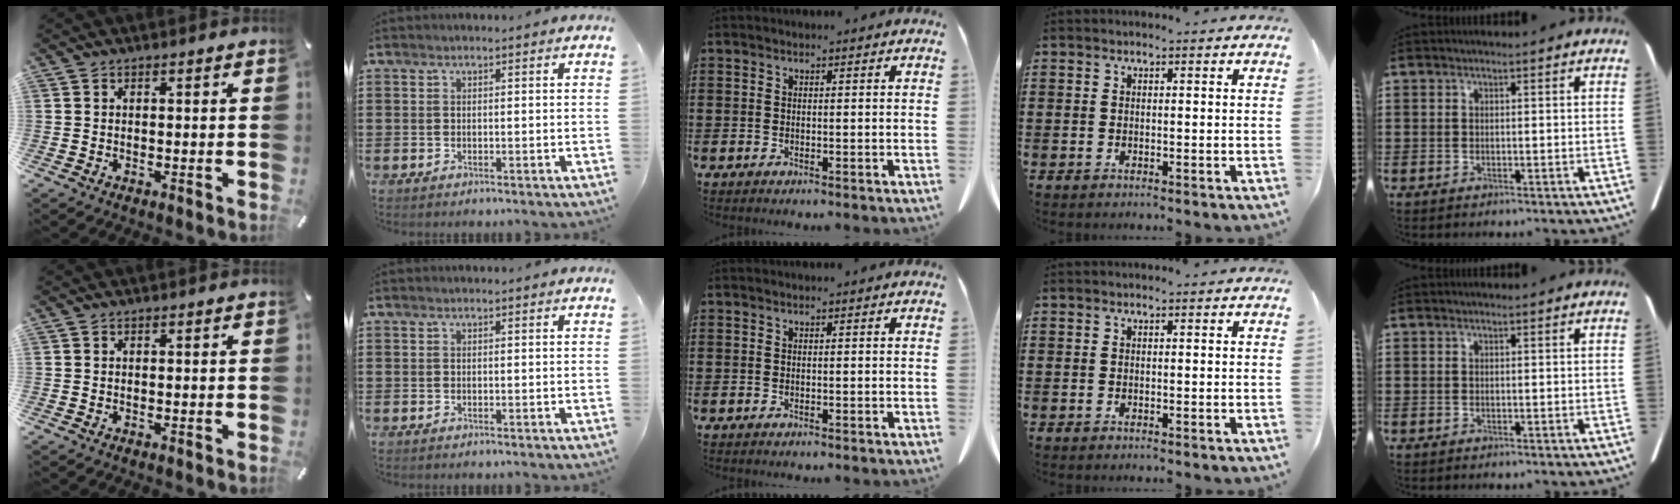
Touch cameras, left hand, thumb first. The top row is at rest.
{}